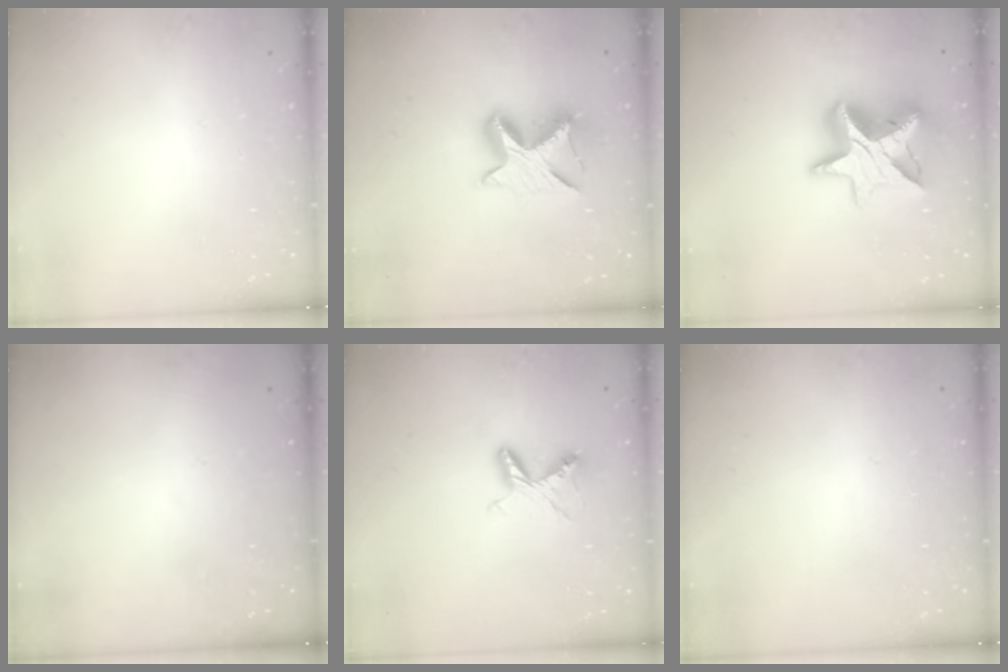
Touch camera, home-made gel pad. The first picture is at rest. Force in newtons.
{"total": 9.8, "press": 9.8, "slide": 0.0}
{"total": 16.2, "press": 16.2, "slide": 1.0}
{"total": 0.0}
{"total": 6.6, "press": 6.6, "slide": 0.7}
{"total": 0.0}